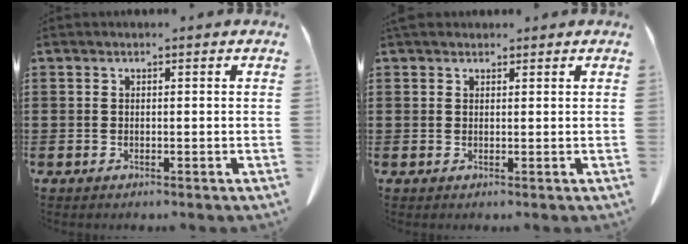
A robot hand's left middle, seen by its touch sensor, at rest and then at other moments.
{"total": 1.6, "force": [1.4, 0.8, 0.2], "torque": [-0.008, 0.005, 0.027]}